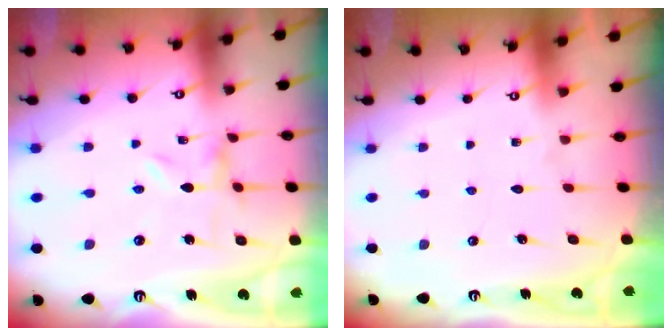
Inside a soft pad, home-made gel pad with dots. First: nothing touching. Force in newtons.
{"total": 1.6, "press": 1.6, "slide": 0.1}